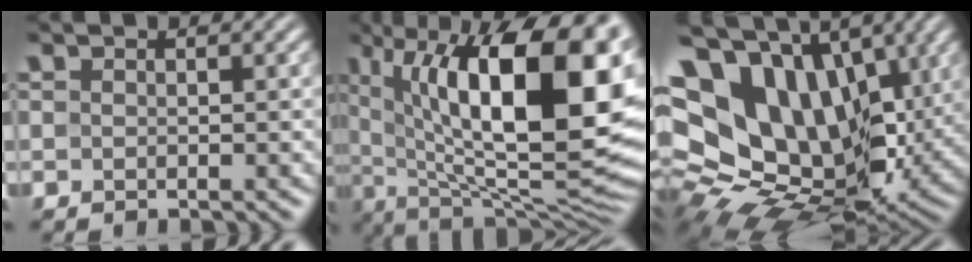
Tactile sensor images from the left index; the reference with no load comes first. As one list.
[{"total": 19.1, "force": [5.1, 8.5, 16.3], "torque": [-0.232, 0.008, 0.085]}, {"total": 19.2, "force": [5.6, 13.2, 12.8], "torque": [-0.235, 0.030, 0.118]}]